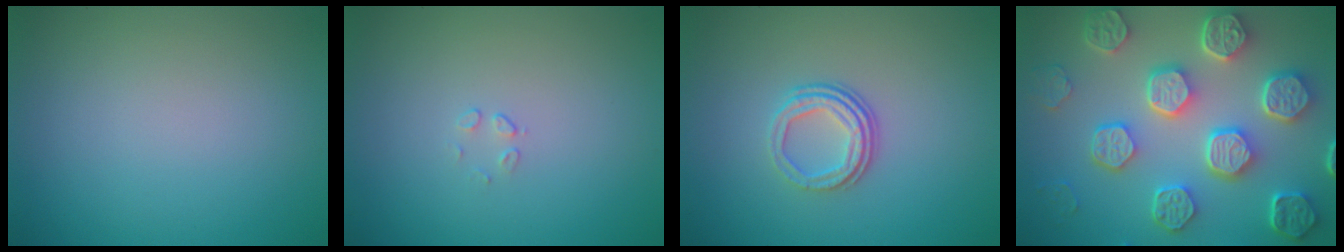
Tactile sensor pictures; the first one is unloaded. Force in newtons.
{"total": 0.5, "press": 0.2, "slide": 0.5}
{"total": 3.1, "press": 2.2, "slide": 2.2}
{"total": 8.8, "press": 6.7, "slide": 5.6}